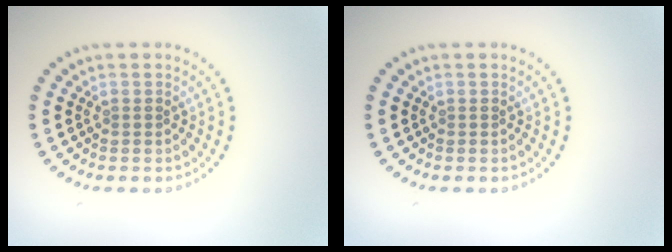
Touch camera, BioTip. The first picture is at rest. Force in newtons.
{"total": 0.0}